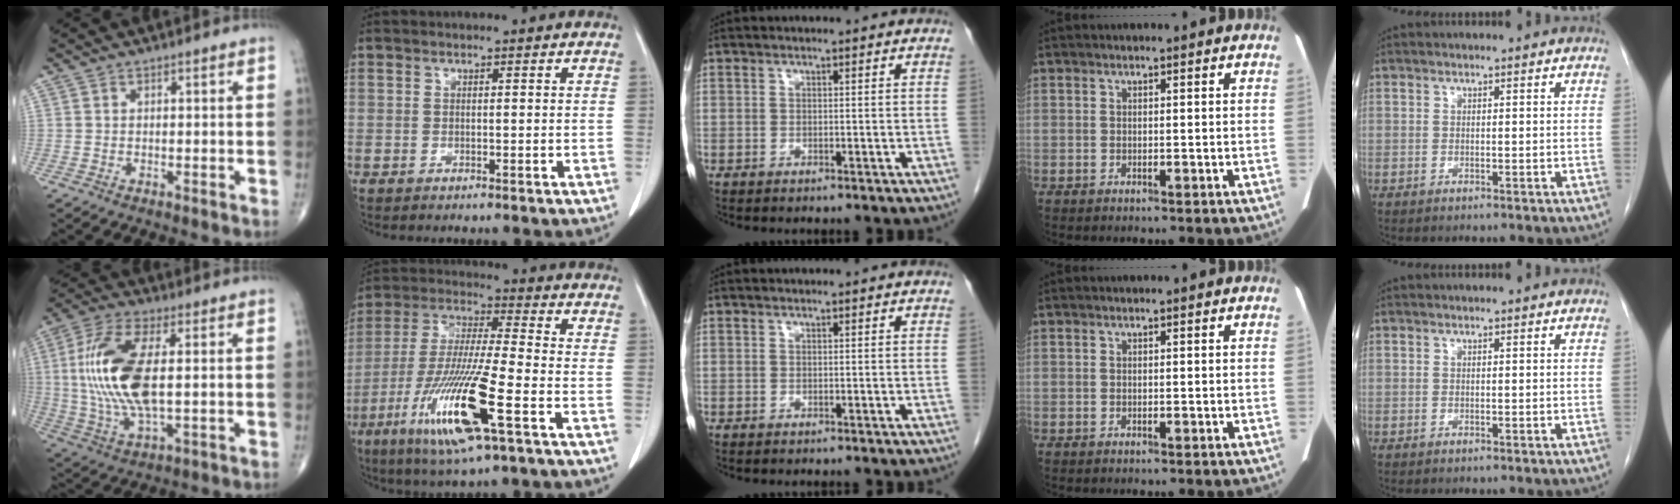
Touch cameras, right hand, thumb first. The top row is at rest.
{"thumb": {"total": 17.0, "force": [1.5, 6.8, 15.5], "torque": [-0.334, 0.000, 0.030]}, "index": {"total": 16.6, "force": [-6.8, 0.8, 15.1], "torque": [-0.315, -0.026, -0.125]}}